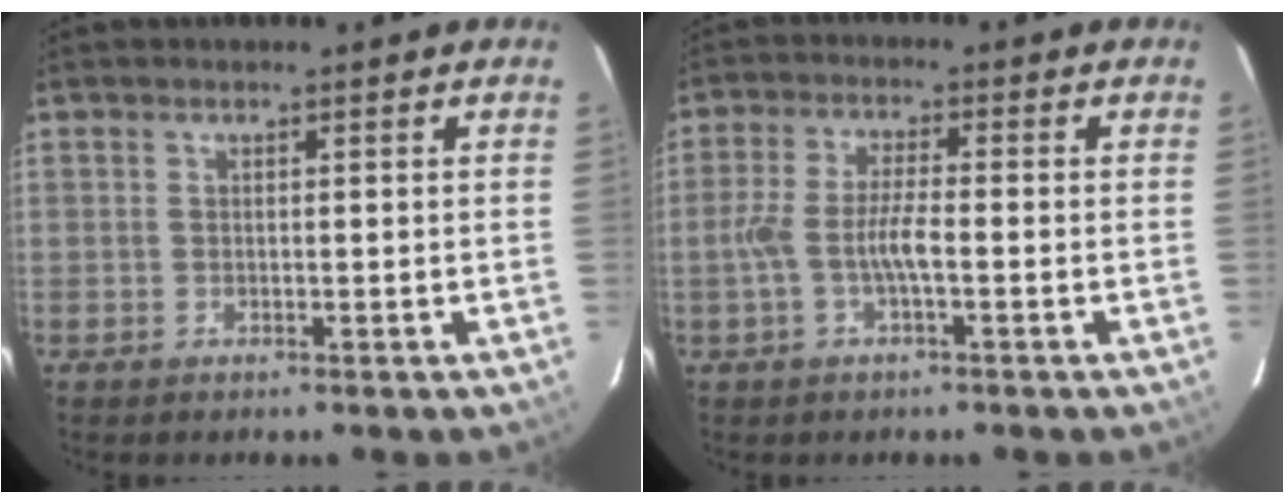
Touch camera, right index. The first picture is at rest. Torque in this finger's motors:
{"motor_torque": [1.14, -0.20, 0.68, 0.18]}